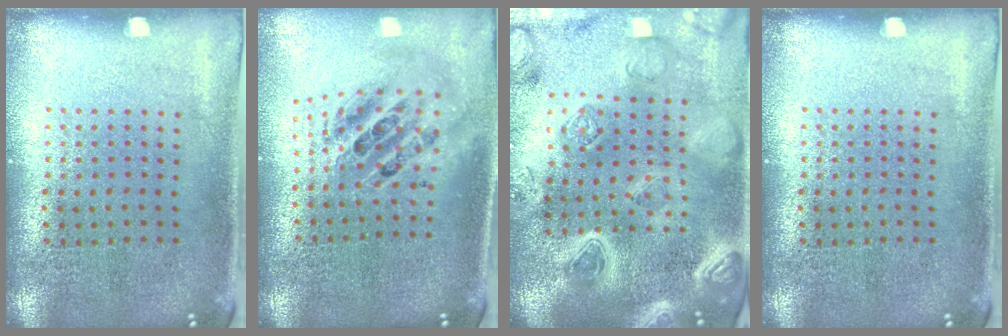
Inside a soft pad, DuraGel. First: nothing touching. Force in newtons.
{"total": 2.1, "press": 1.6, "slide": 1.4}
{"total": 4.6, "press": 4.0, "slide": 2.3}
{"total": 0.0}